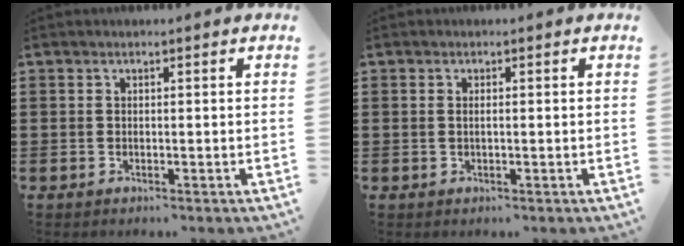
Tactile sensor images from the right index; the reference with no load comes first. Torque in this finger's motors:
{"motor_torque": [-0.36, 0.31, 0.03, -0.01]}